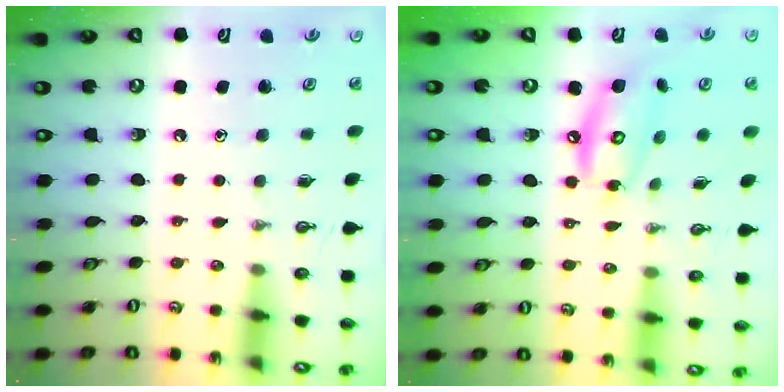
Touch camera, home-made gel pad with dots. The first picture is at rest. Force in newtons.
{"total": 11.0, "press": 11.0, "slide": 0.7}